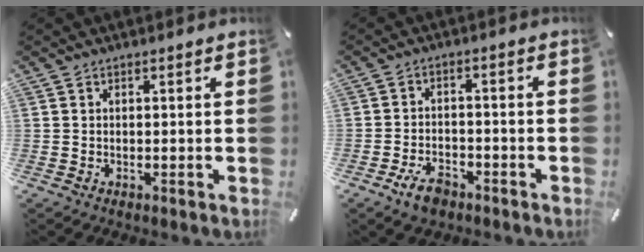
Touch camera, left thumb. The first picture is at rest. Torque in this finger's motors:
{"motor_torque": [0.21, 1.67, 0.32, 0.32, 0.00]}